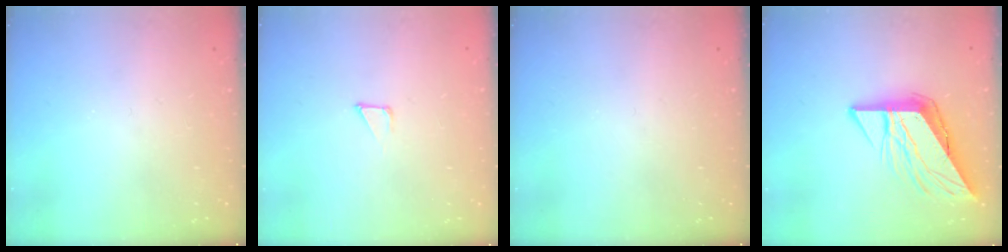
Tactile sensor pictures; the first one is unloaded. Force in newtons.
{"total": 1.7, "press": 1.7, "slide": 0.0}
{"total": 0.0}
{"total": 11.7, "press": 11.6, "slide": 1.4}